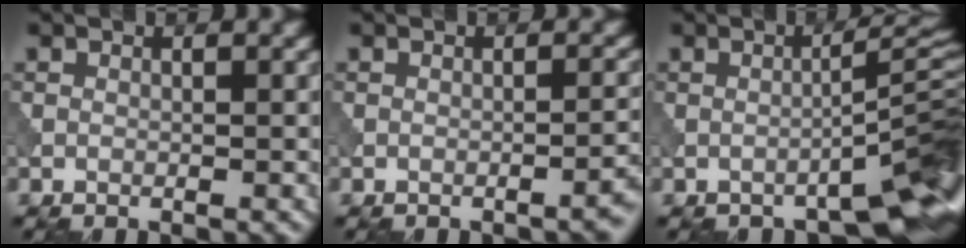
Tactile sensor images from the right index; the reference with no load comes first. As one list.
[{"total": 1.9, "force": [-1.1, 0.5, 1.5], "torque": [-0.013, 0.010, -0.018]}, {"total": 6.4, "force": [-3.7, 1.1, 5.1], "torque": [-0.057, 0.014, -0.059]}]